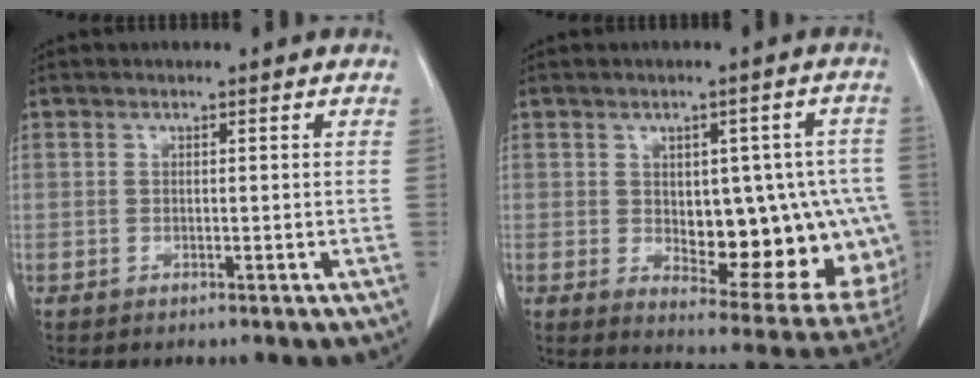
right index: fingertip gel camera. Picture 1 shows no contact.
{"total": 18.2, "force": [-1.7, 8.3, 16.2], "torque": [-0.147, 0.019, 0.012]}